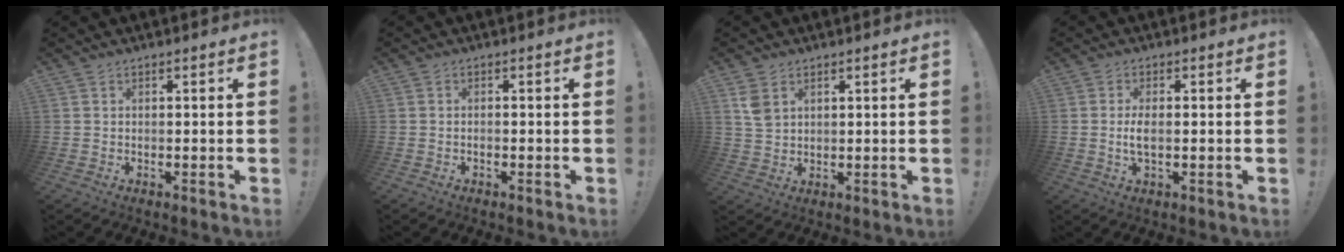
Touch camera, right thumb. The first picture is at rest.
{"total": 0.7, "force": [-0.6, 0.0, 0.4], "torque": [-0.008, -0.001, -0.011]}
{"total": 5.2, "force": [2.6, 3.4, 2.9], "torque": [-0.036, -0.011, 0.050]}
{"total": 4.3, "force": [-0.3, 1.5, 4.0], "torque": [-0.078, -0.006, -0.010]}